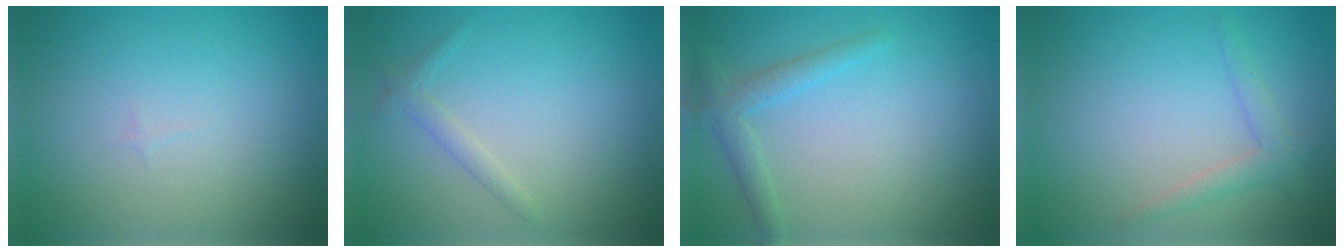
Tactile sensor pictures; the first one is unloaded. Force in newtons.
{"total": 1.2, "press": 1.2, "slide": 0.1}
{"total": 2.1, "press": 2.1, "slide": 0.1}
{"total": 1.8, "press": 1.8, "slide": 0.1}